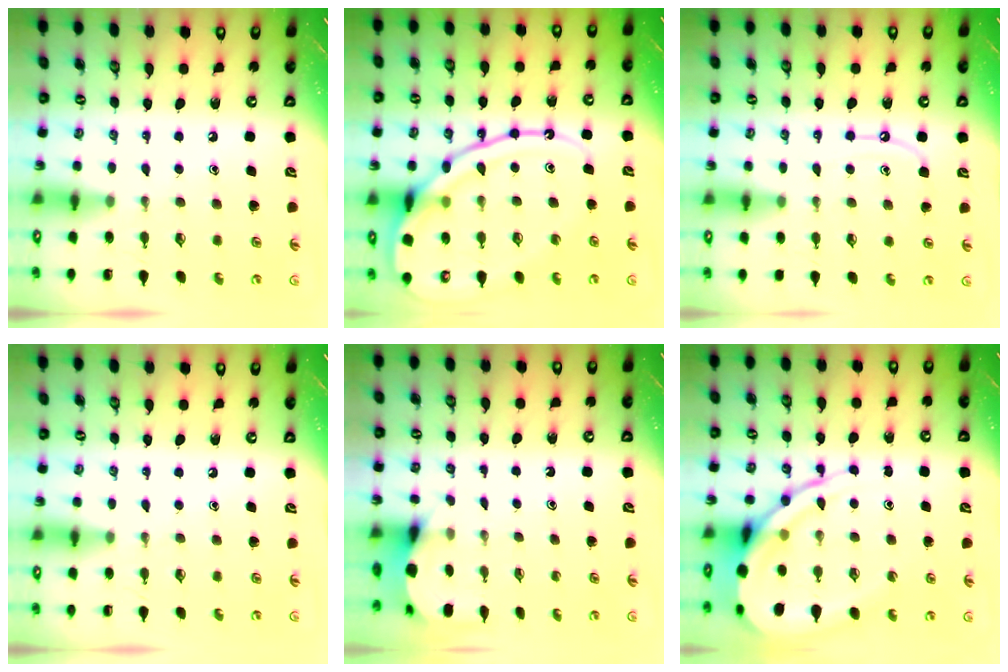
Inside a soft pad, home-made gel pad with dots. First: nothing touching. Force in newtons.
{"total": 16.6, "press": 16.6, "slide": 1.1}
{"total": 6.9, "press": 6.9, "slide": 0.6}
{"total": 0.0}
{"total": 4.9, "press": 4.9, "slide": 0.4}
{"total": 14.3, "press": 14.2, "slide": 1.3}